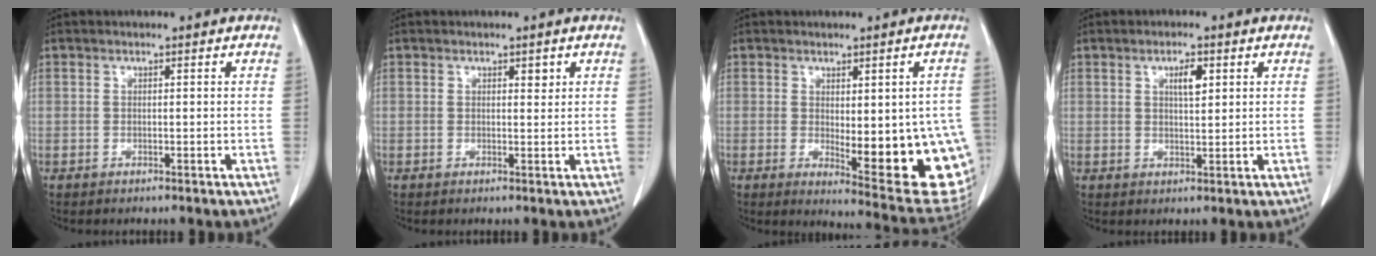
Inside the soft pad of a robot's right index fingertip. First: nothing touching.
{"total": 1.2, "force": [0.7, 0.5, 0.8], "torque": [-0.009, -0.004, 0.009]}
{"total": 16.1, "force": [-2.7, 4.1, 15.4], "torque": [-0.125, -0.011, -0.013]}
{"total": 3.1, "force": [1.3, 0.9, 2.7], "torque": [-0.046, -0.001, 0.022]}